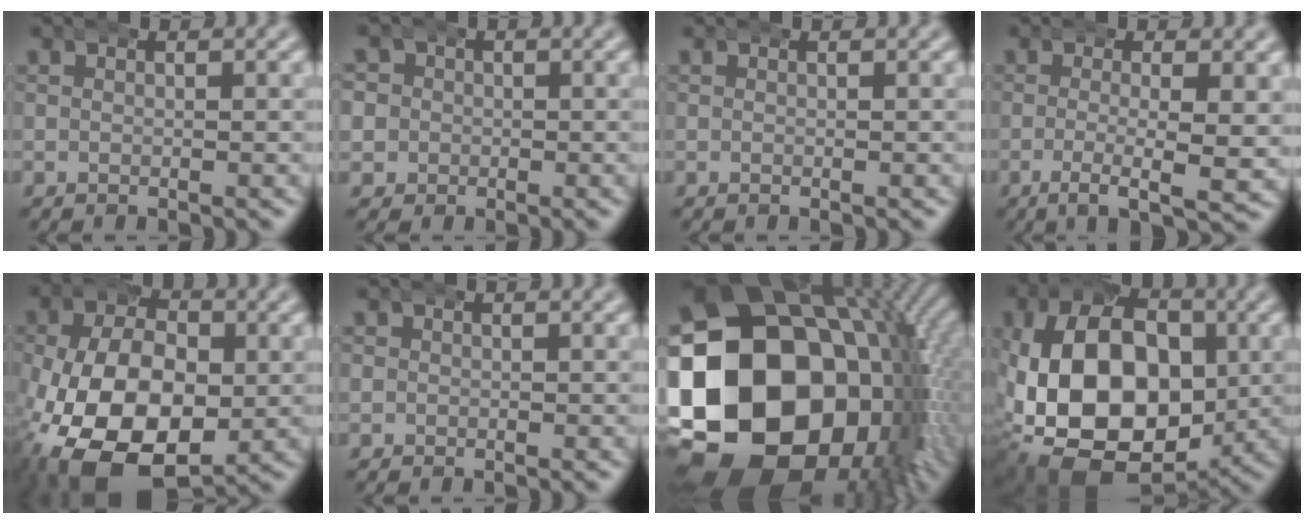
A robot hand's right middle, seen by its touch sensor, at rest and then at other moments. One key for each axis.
{"total": 6.8, "fx": 0.0, "fy": 6.6, "fz": 1.9, "tx": -0.064, "ty": -0.012, "tz": -0.011}
{"total": 0.0}
{"total": 4.3, "fx": -1.3, "fy": 0.6, "fz": 4.0, "tx": -0.072, "ty": -0.023, "tz": -0.014}
{"total": 13.2, "fx": -4.2, "fy": 8.4, "fz": 9.3, "tx": -0.184, "ty": -0.049, "tz": -0.044}
{"total": 1.3, "fx": 0.2, "fy": 1.3, "fz": 0.1, "tx": -0.006, "ty": -0.002, "tz": 0.001}
{"total": 33.9, "fx": -3.0, "fy": 23.0, "fz": 24.7, "tx": -0.416, "ty": -0.078, "tz": -0.019}
{"total": 17.0, "fx": -2.4, "fy": 11.1, "fz": 12.7, "tx": -0.238, "ty": -0.049, "tz": -0.011}